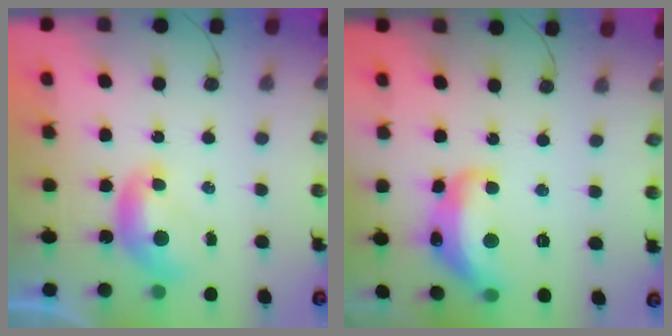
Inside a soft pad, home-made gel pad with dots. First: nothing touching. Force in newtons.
{"total": 9.0, "press": 8.9, "slide": 0.9}